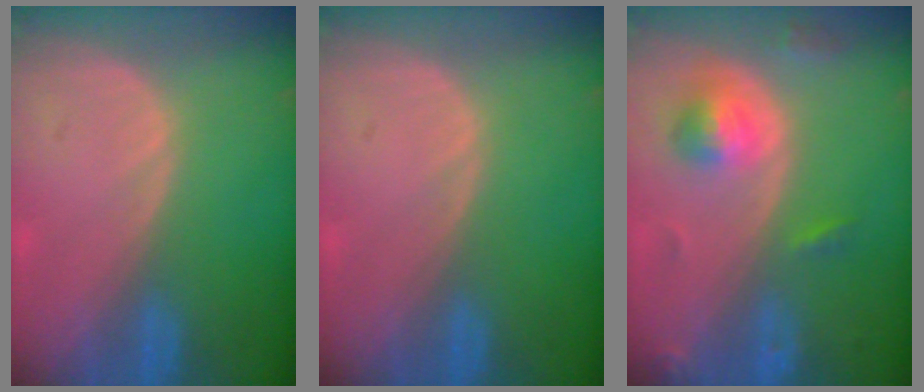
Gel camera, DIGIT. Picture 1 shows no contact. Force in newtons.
{"total": 0.0}
{"total": 5.5, "press": 4.9, "slide": 2.3}